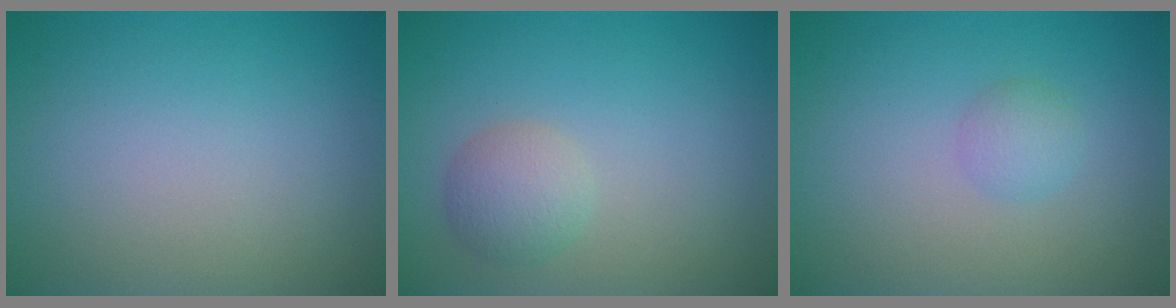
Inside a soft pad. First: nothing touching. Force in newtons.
{"total": 2.4, "press": 2.4, "slide": 0.1}
{"total": 1.5, "press": 1.5, "slide": 0.1}